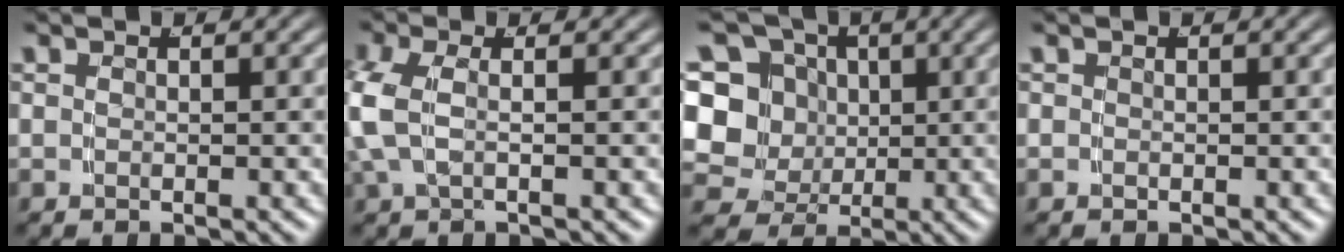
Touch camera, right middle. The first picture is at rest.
{"total": 3.5, "force": [0.2, 2.0, 2.9], "torque": [-0.090, -0.010, 0.010]}
{"total": 13.3, "force": [0.8, 11.9, 5.9], "torque": [-0.132, -0.031, 0.012]}
{"total": 0.0}